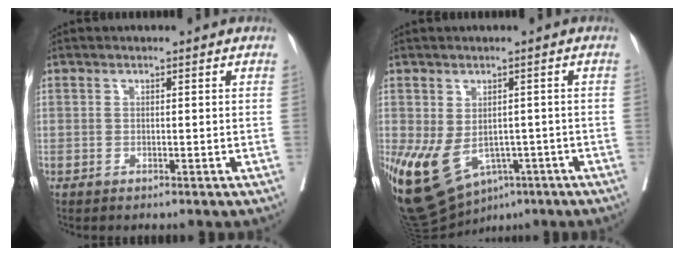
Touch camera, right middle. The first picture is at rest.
{"total": 14.7, "force": [-6.3, 9.7, 9.2], "torque": [-0.188, -0.011, -0.081]}